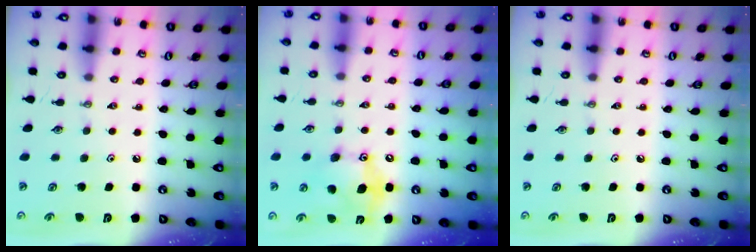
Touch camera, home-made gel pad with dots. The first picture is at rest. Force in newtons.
{"total": 12.1, "press": 12.0, "slide": 0.5}
{"total": 0.0}